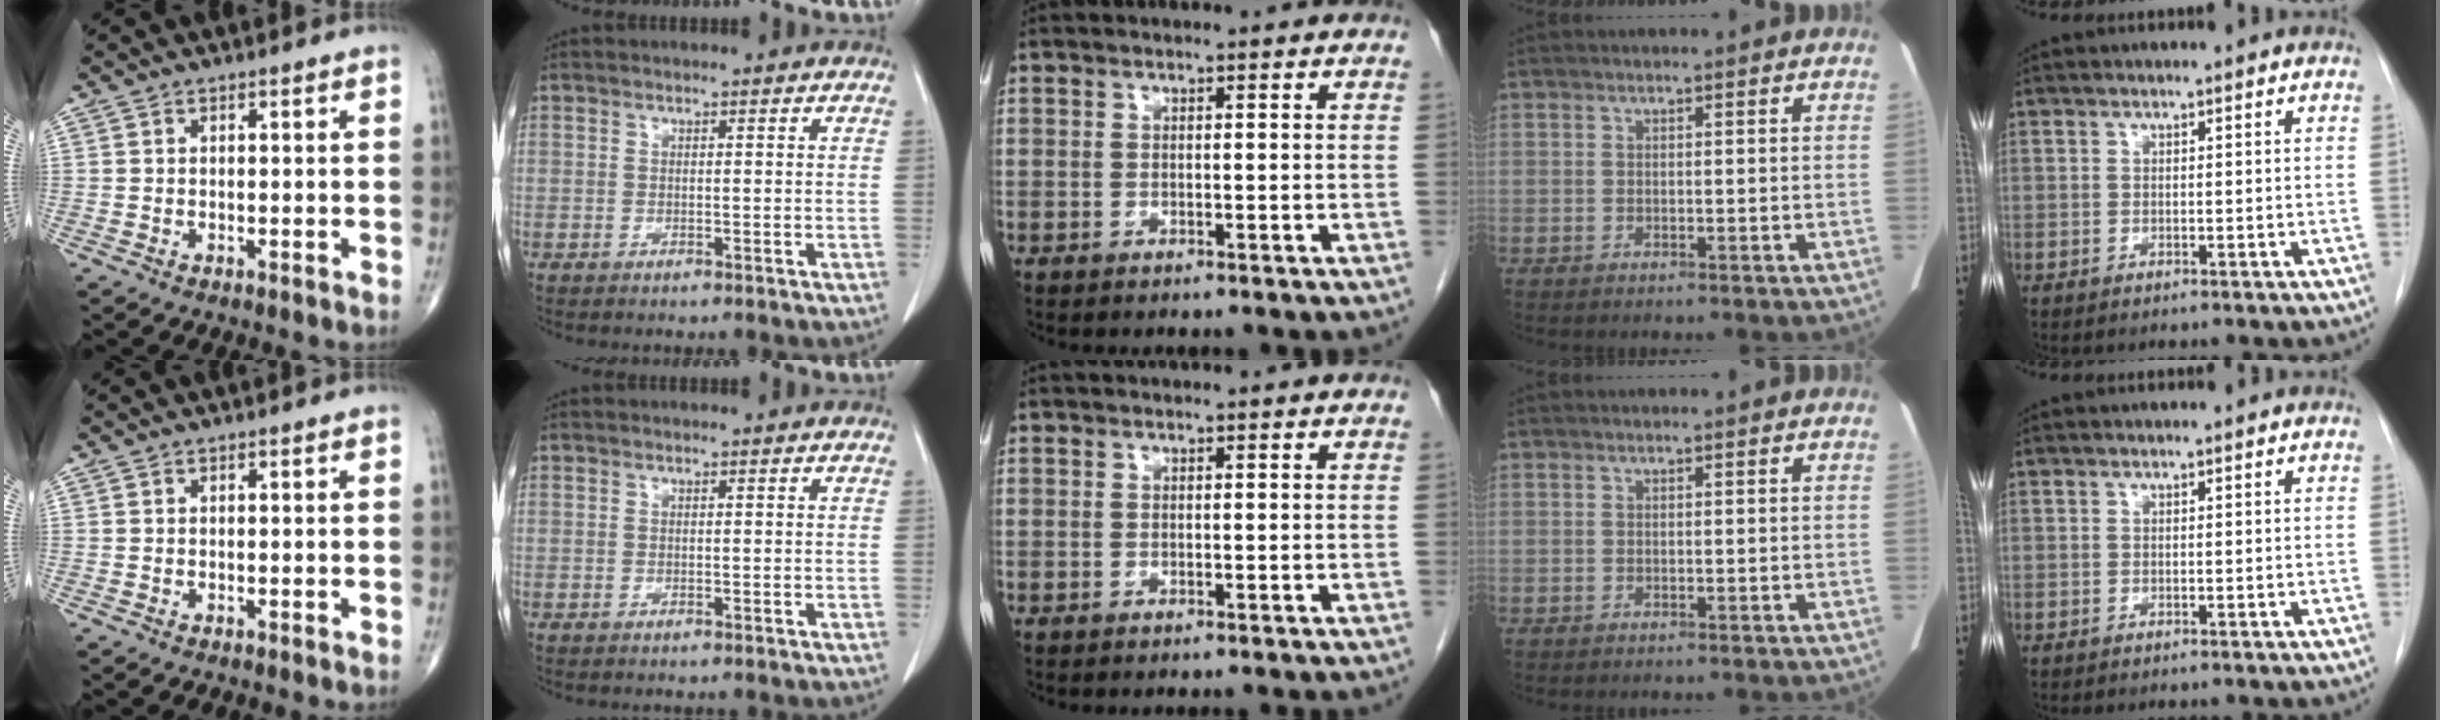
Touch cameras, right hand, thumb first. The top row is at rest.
{}